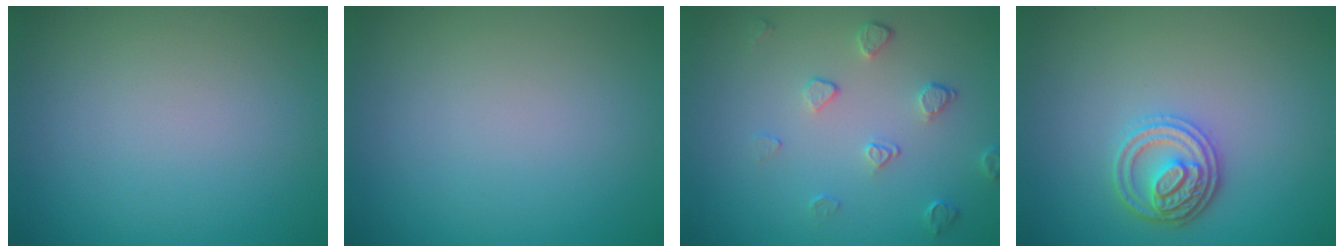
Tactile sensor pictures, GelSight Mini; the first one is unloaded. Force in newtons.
{"total": 0.0}
{"total": 2.0, "press": 1.3, "slide": 1.5}
{"total": 3.2, "press": 3.0, "slide": 1.3}